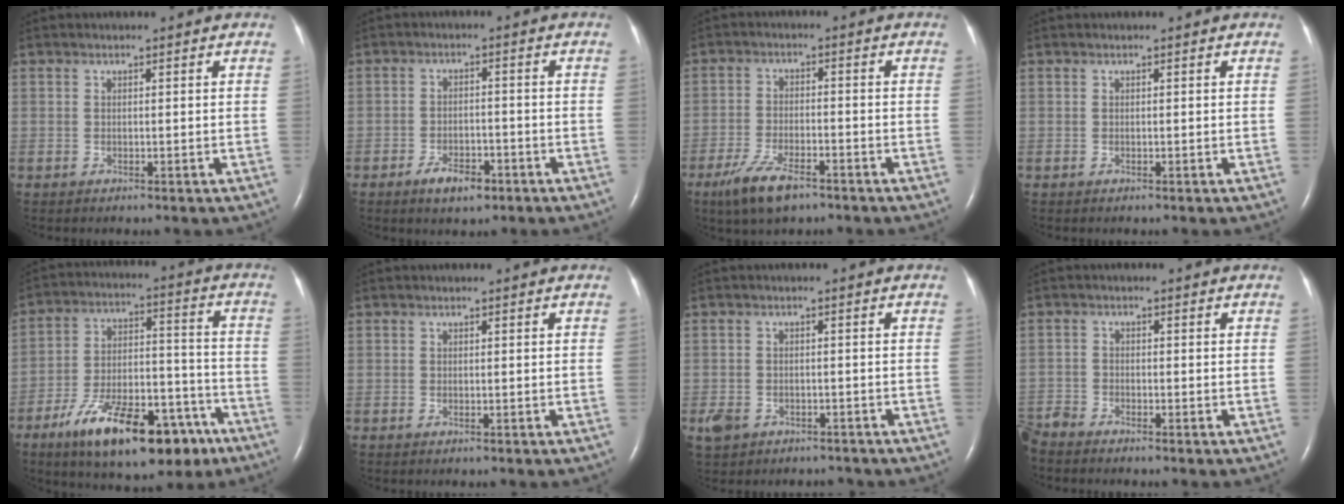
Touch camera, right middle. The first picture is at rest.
{"total": 4.7, "force": [-3.0, 2.1, 3.0], "torque": [-0.056, 0.001, -0.047]}
{"total": 7.3, "force": [-5.0, 2.1, 4.9], "torque": [-0.108, -0.011, -0.087]}
{"total": 0.0}
{"total": 20.0, "force": [-12.4, 7.5, 13.9], "torque": [-0.203, 0.019, -0.195]}
{"total": 0.0}
{"total": 5.7, "force": [-4.0, 3.6, 1.8], "torque": [-0.043, 0.005, -0.058]}
{"total": 3.5, "force": [-3.4, 0.3, 0.5], "torque": [-0.011, -0.014, -0.070]}